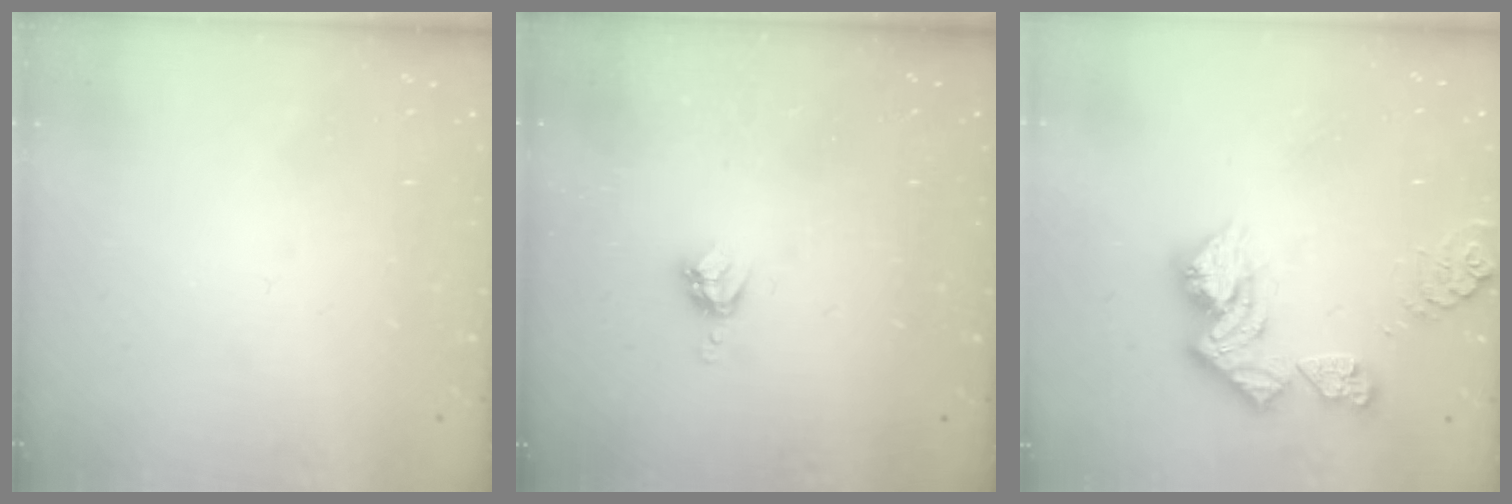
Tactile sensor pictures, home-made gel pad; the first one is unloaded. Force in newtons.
{"total": 4.0, "press": 4.0, "slide": 0.5}
{"total": 13.1, "press": 13.0, "slide": 1.4}